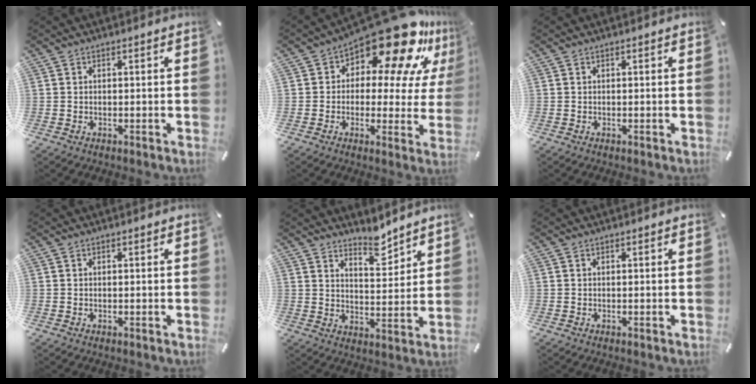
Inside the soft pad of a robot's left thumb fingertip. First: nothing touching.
{"total": 18.2, "force": [11.9, 7.4, 11.6], "torque": [-0.168, -0.097, 0.199]}
{"total": 0.0}
{"total": 0.0}
{"total": 6.9, "force": [6.4, 2.2, 1.4], "torque": [-0.008, -0.055, 0.115]}
{"total": 0.0}